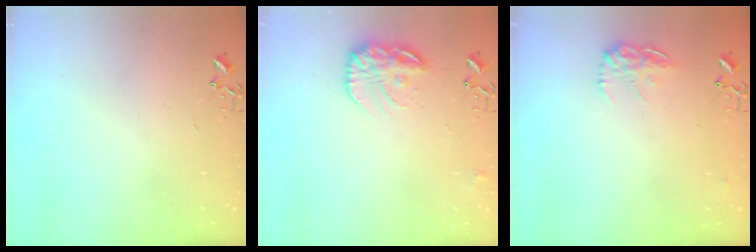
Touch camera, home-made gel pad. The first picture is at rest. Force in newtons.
{"total": 14.8, "press": 14.8, "slide": 0.8}
{"total": 10.8, "press": 10.7, "slide": 0.6}